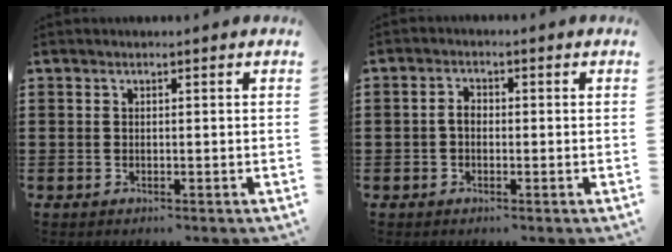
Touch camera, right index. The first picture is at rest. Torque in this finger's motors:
{"motor_torque": [0.58, -0.32, 0.26, 0.01]}